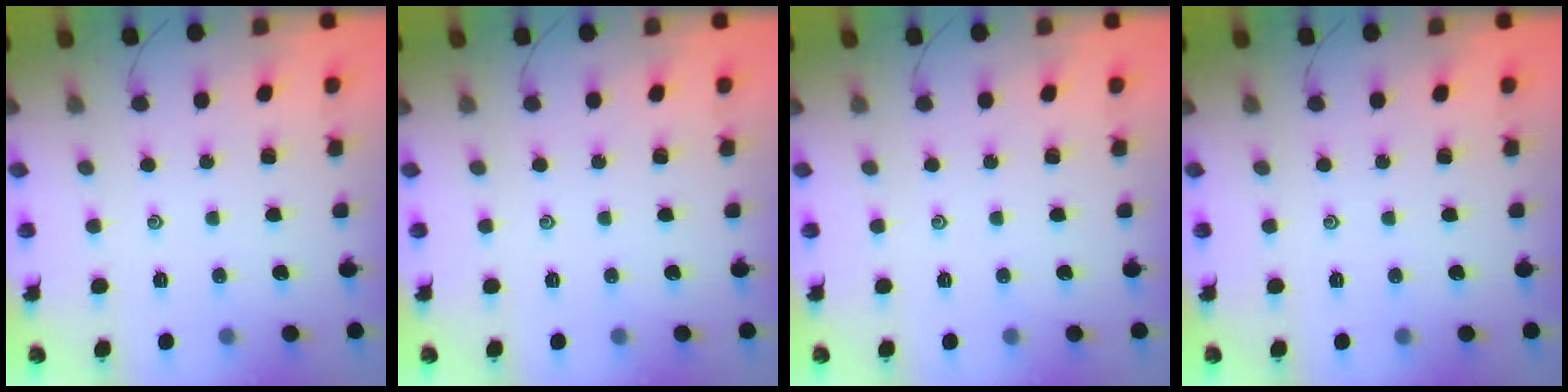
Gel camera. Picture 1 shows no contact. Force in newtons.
{"total": 0.0}
{"total": 0.0}
{"total": 0.0}